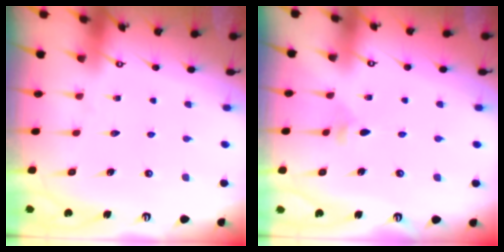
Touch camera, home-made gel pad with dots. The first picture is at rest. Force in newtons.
{"total": 3.0, "press": 2.9, "slide": 0.9}